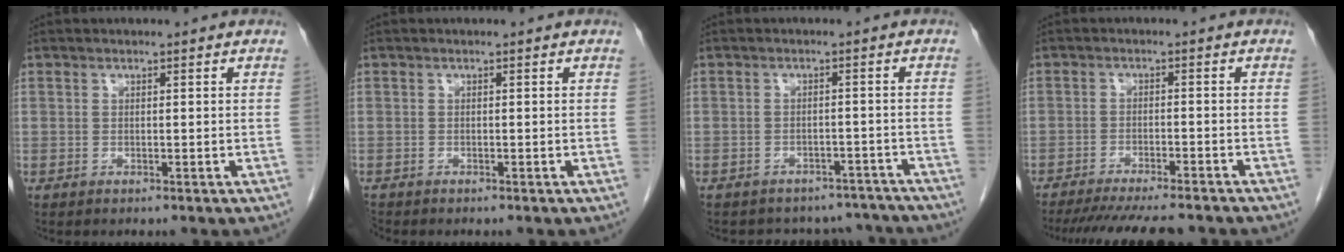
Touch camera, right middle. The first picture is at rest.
{"total": 0.6, "force": [-0.6, 0.1, 0.0], "torque": [-0.005, -0.003, -0.015]}
{"total": 10.9, "force": [-9.9, 4.5, 1.3], "torque": [-0.013, 0.024, -0.104]}
{"total": 13.6, "force": [-12.0, 1.6, 6.0], "torque": [-0.093, -0.025, -0.166]}